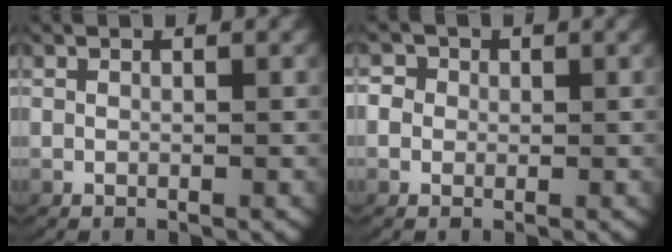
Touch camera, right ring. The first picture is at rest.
{"total": 2.9, "force": [0.3, 2.7, 0.9], "torque": [-0.027, 0.001, -0.002]}